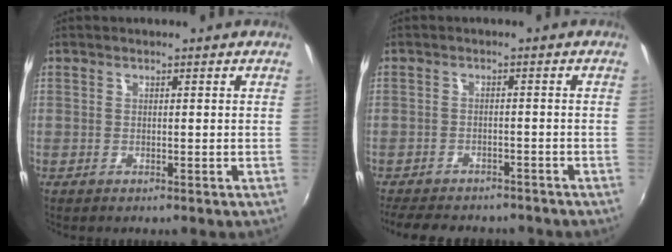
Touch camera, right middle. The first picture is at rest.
{"total": 10.9, "force": [-9.2, 4.1, 4.1], "torque": [-0.099, -0.013, -0.136]}